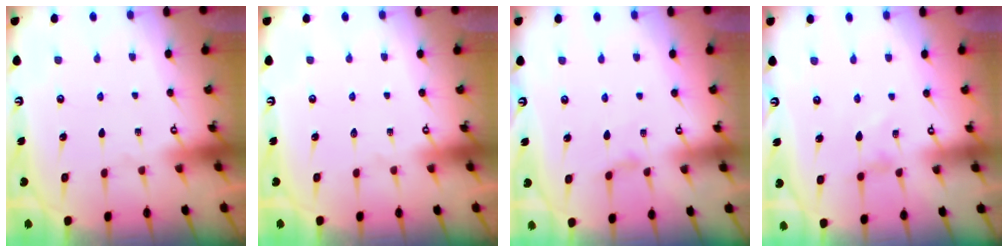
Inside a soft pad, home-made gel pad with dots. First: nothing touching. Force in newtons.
{"total": 0.0}
{"total": 1.3, "press": 1.2, "slide": 0.3}
{"total": 0.0}